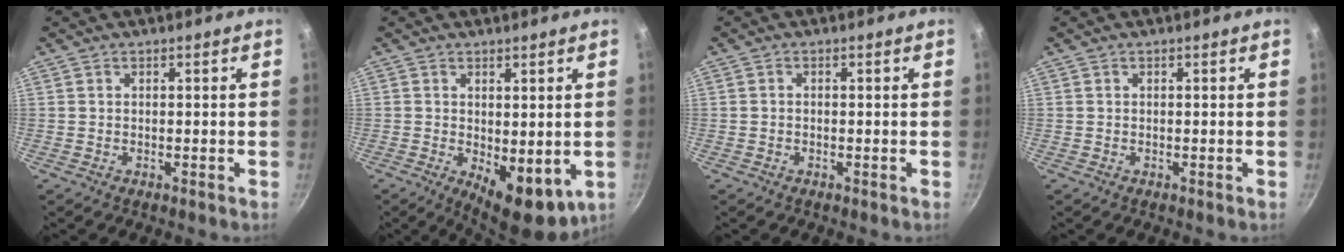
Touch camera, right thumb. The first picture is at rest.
{"total": 9.3, "force": [-1.0, 4.5, 8.1], "torque": [-0.091, -0.011, 0.000]}
{"total": 0.5, "force": [-0.2, 0.4, 0.3], "torque": [-0.008, 0.004, -0.004]}
{"total": 0.0}